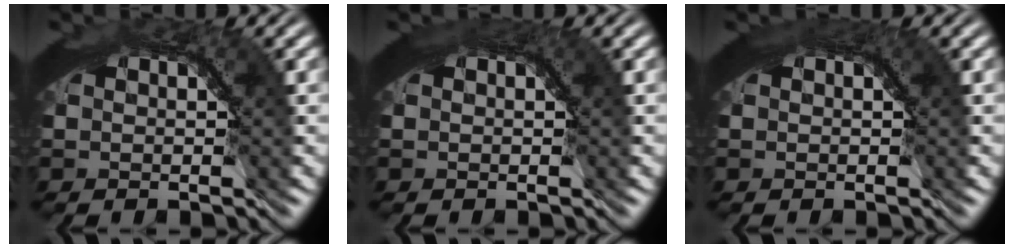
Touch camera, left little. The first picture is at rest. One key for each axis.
{"total": 0.9, "fx": 0.5, "fy": 0.2, "fz": 0.7, "tx": -0.005, "ty": 0.001, "tz": 0.006}
{"total": 1.0, "fx": 0.6, "fy": 0.2, "fz": 0.8, "tx": -0.006, "ty": 0.000, "tz": 0.007}